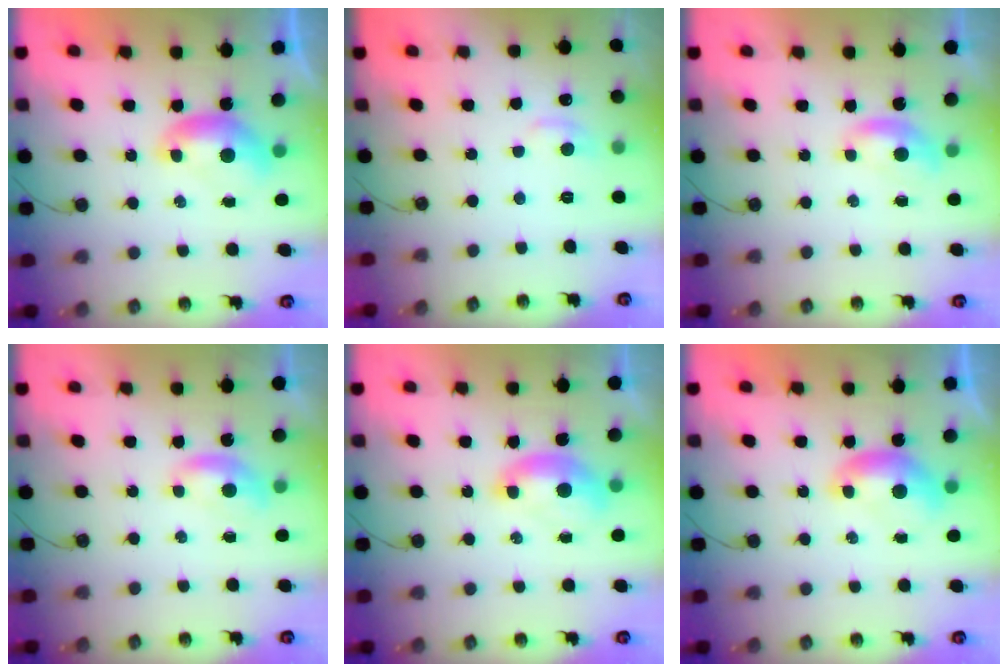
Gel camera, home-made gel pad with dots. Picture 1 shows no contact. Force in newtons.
{"total": 1.0, "press": 0.5, "slide": 0.8}
{"total": 0.5, "press": 0.4, "slide": 0.4}
{"total": 0.5, "press": 0.4, "slide": 0.4}
{"total": 1.8, "press": 1.6, "slide": 0.7}
{"total": 0.0}